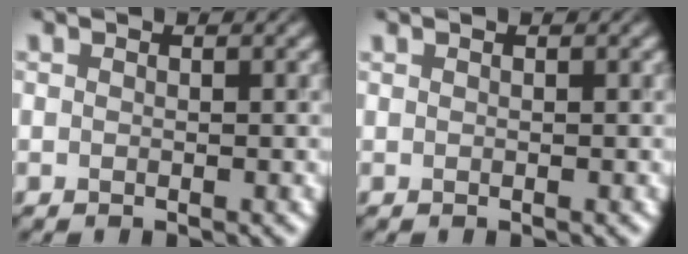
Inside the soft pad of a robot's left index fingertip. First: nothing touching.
{"total": 0.0}